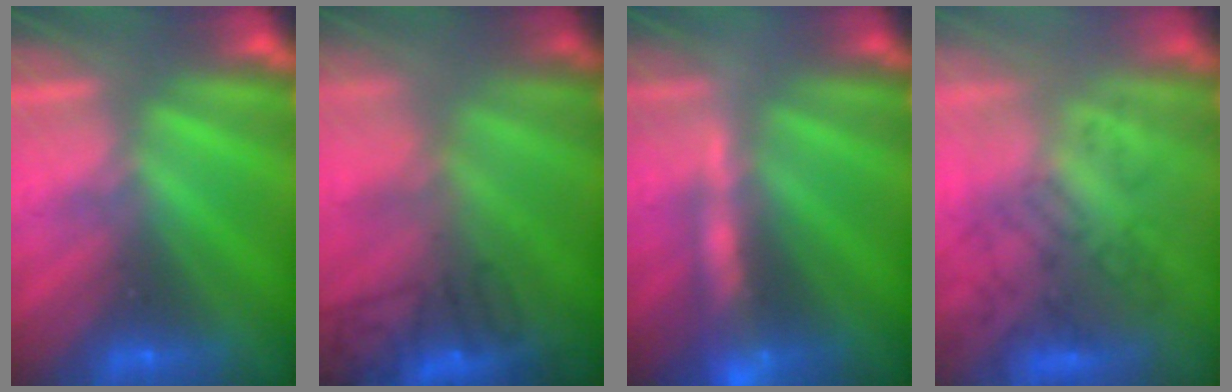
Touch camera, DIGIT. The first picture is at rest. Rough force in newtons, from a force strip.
{"total": 9.0}
{"total": 8.4}
{"total": 3.7}